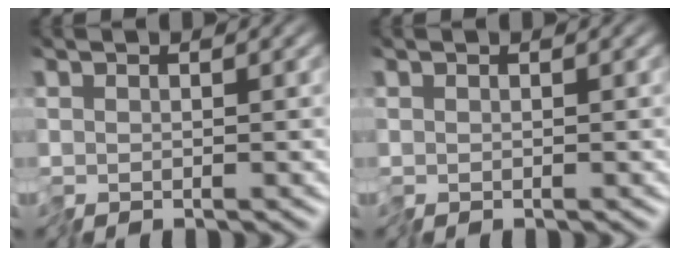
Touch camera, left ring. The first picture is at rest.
{"total": 0.0}